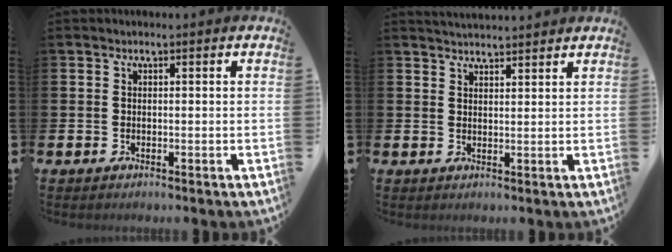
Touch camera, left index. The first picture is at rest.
{"total": 2.9, "force": [2.9, 0.2, 0.0], "torque": [-0.002, -0.014, 0.053]}